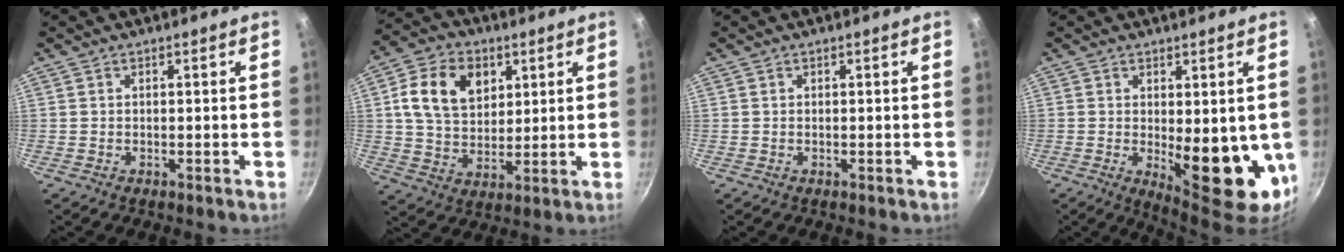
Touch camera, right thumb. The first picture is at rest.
{"total": 13.3, "force": [4.2, 9.6, 8.1], "torque": [-0.123, -0.005, 0.069]}
{"total": 0.0}
{"total": 13.6, "force": [-1.1, 5.7, 12.3], "torque": [-0.138, -0.023, 0.001]}